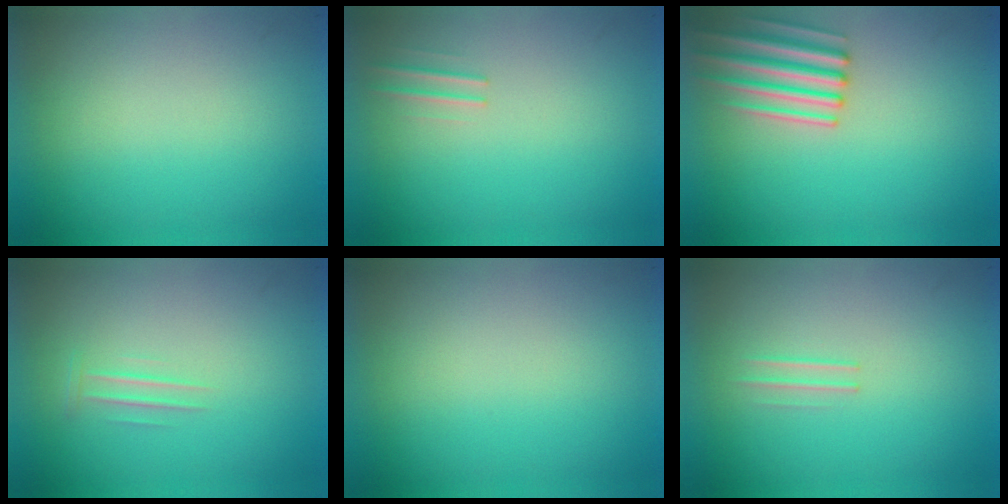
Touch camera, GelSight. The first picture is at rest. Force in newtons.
{"total": 1.1}
{"total": 3.1}
{"total": 1.0}
{"total": 0.0}
{"total": 1.2}